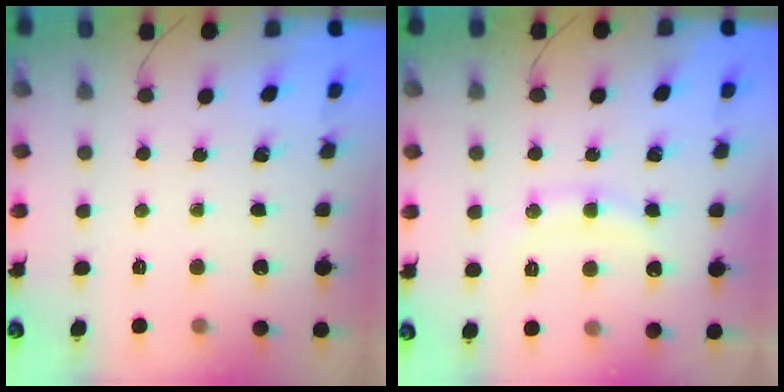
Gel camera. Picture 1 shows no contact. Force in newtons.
{"total": 8.0, "press": 7.9, "slide": 1.0}